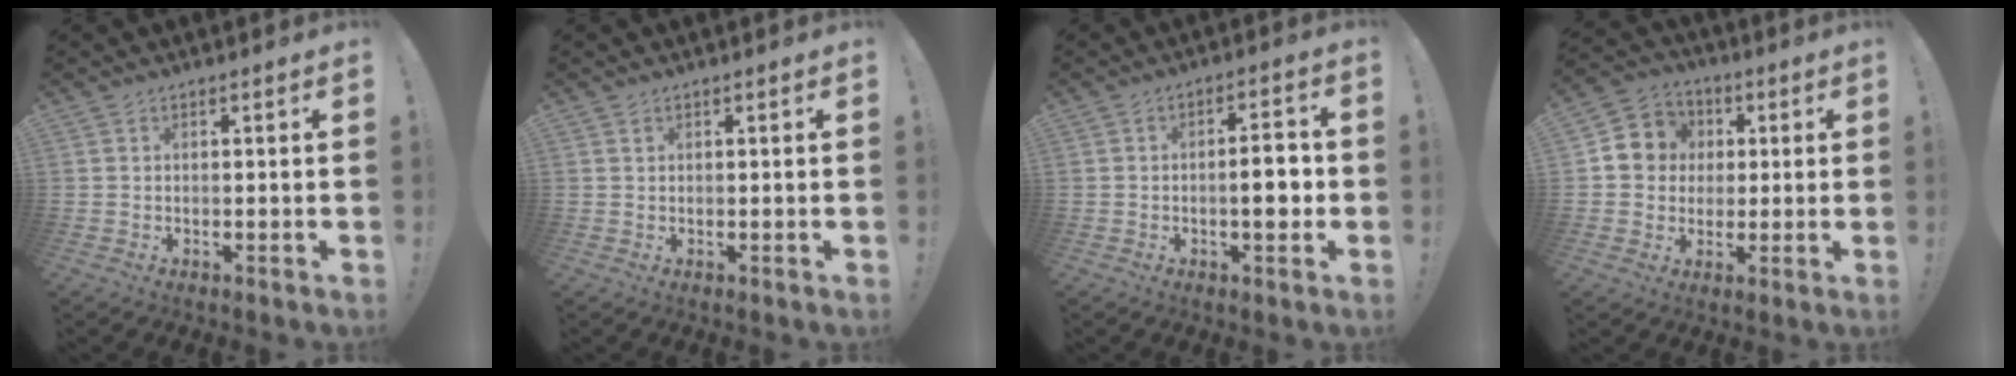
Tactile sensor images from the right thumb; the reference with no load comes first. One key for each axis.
{"total": 0.5, "fx": 0.4, "fy": 0.2, "fz": 0.3, "tx": -0.001, "ty": -0.001, "tz": 0.006}
{"total": 7.2, "fx": -1.3, "fy": 2.3, "fz": 6.7, "tx": -0.088, "ty": 0.004, "tz": -0.027}
{"total": 9.1, "fx": 0.9, "fy": 8.8, "fz": 2.3, "tx": -0.031, "ty": 0.005, "tz": 0.024}